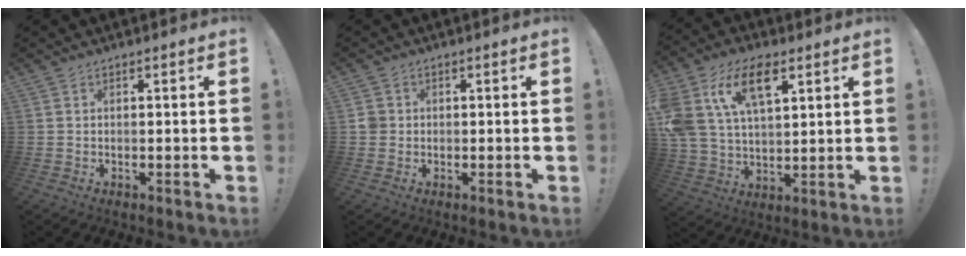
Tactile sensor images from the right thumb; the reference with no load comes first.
{"total": 3.1, "force": [0.1, 2.8, 1.2], "torque": [-0.028, 0.006, 0.002]}
{"total": 16.4, "force": [7.6, 9.7, 10.9], "torque": [-0.226, -0.019, 0.140]}